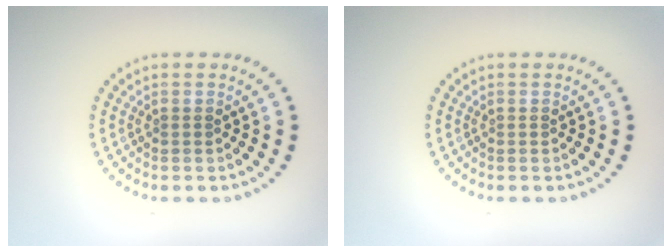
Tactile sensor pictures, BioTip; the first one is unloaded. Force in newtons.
{"total": 0.0}